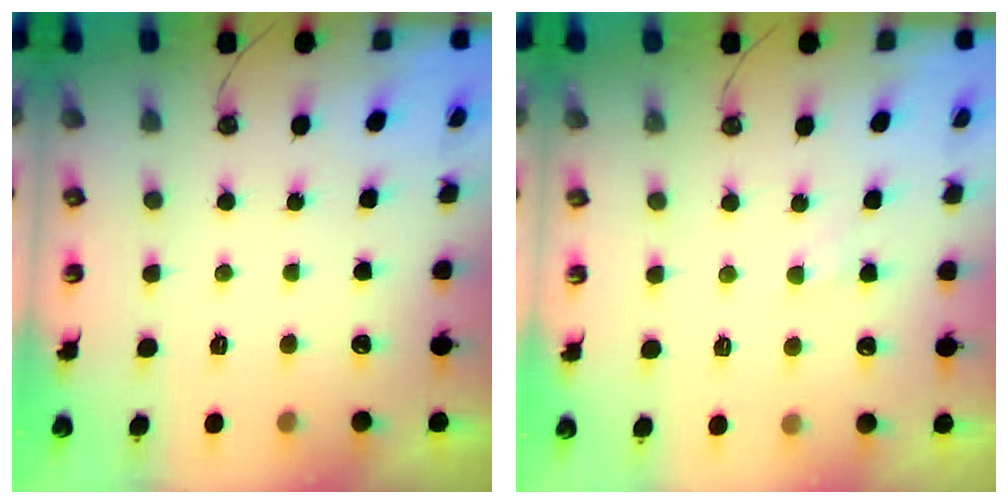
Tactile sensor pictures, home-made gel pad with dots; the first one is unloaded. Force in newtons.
{"total": 4.5, "press": 4.5, "slide": 0.6}